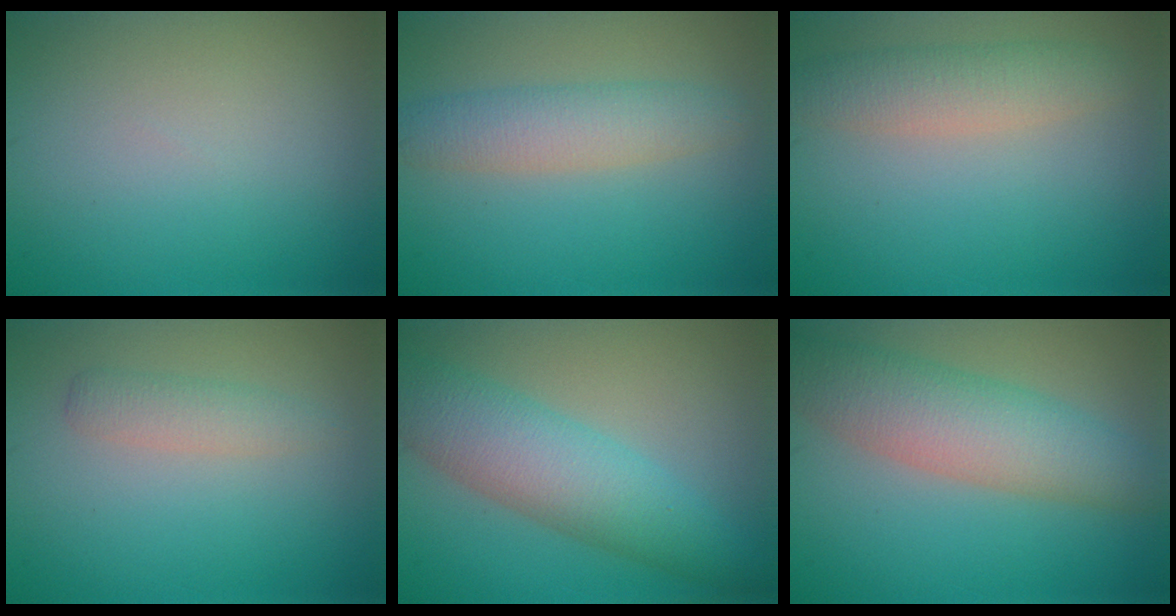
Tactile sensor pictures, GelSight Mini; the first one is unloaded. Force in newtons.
{"total": 3.7, "press": 3.7, "slide": 0.1}
{"total": 3.4, "press": 3.4, "slide": 0.2}
{"total": 1.8, "press": 1.8, "slide": 0.0}
{"total": 6.6, "press": 6.6, "slide": 0.4}
{"total": 6.3, "press": 6.3, "slide": 0.4}